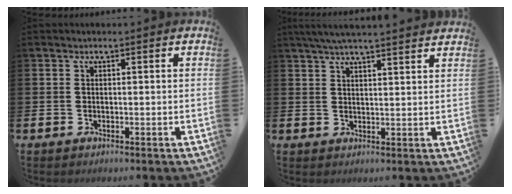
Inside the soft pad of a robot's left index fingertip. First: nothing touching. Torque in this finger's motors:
{"motor_torque": [1.05, -1.09, 0.34, 0.05]}